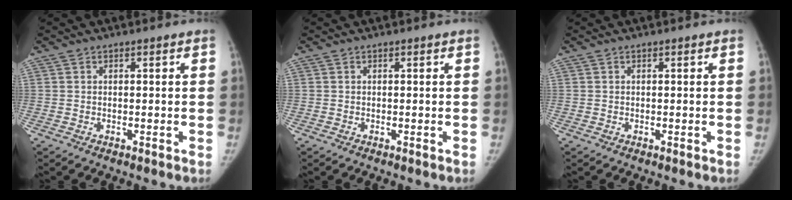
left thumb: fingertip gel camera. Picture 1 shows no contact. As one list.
[{"total": 0.0}, {"total": 0.0}]